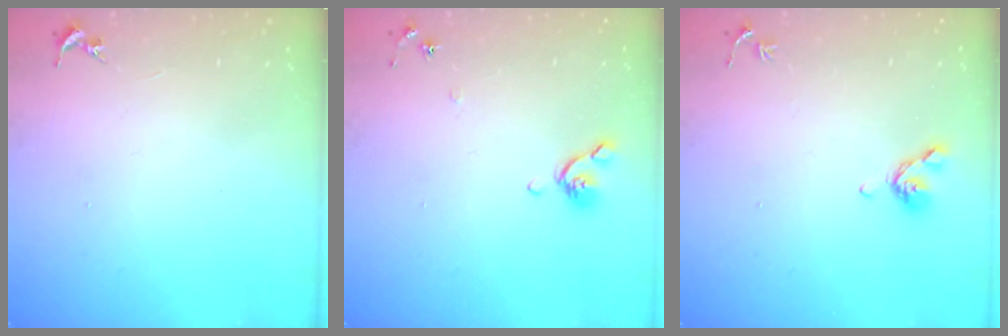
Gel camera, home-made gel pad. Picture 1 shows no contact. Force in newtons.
{"total": 5.4, "press": 5.3, "slide": 1.1}
{"total": 7.2, "press": 7.1, "slide": 1.2}